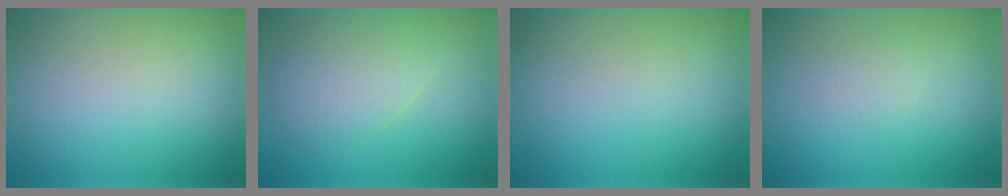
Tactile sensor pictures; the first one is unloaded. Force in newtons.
{"total": 3.7, "press": 3.7, "slide": 0.2}
{"total": 0.0}
{"total": 0.9, "press": 0.9, "slide": 0.0}